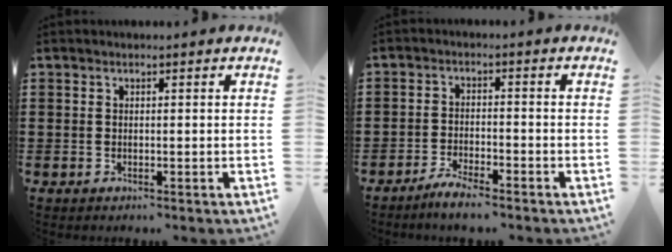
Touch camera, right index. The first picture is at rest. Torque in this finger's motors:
{"motor_torque": [1.42, 0.72, 0.08, 0.06]}